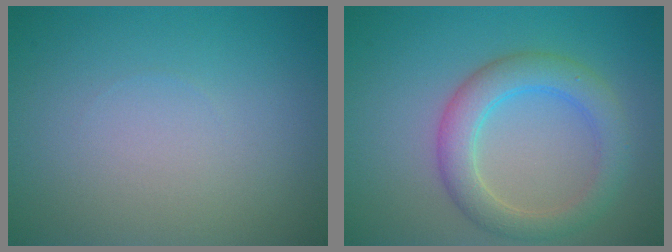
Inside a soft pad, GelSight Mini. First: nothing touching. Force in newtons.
{"total": 4.4, "press": 4.4, "slide": 0.1}